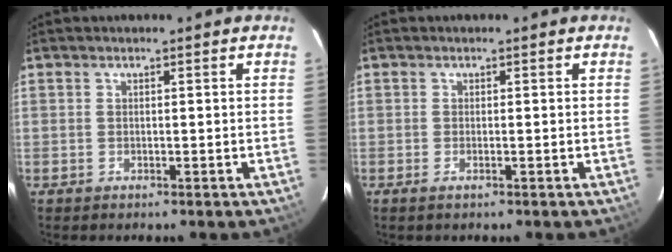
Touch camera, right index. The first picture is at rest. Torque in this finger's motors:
{"motor_torque": [0.16, -0.05, 0.09, 0.01]}